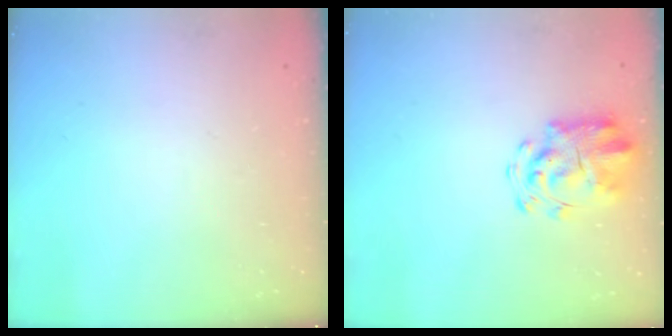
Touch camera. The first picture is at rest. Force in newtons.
{"total": 4.9, "press": 4.7, "slide": 1.4}